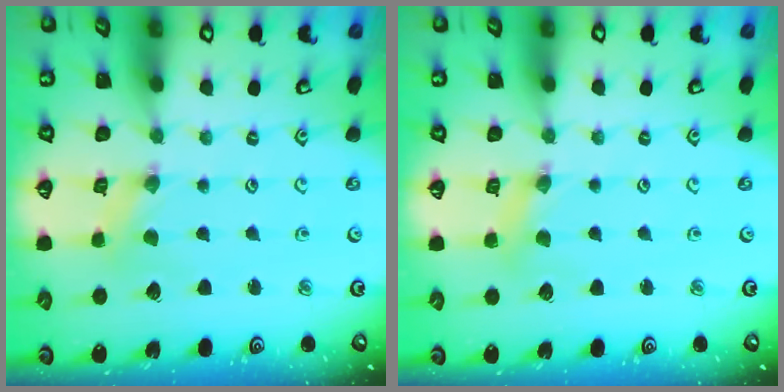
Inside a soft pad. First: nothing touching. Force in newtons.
{"total": 2.3, "press": 2.3, "slide": 0.3}